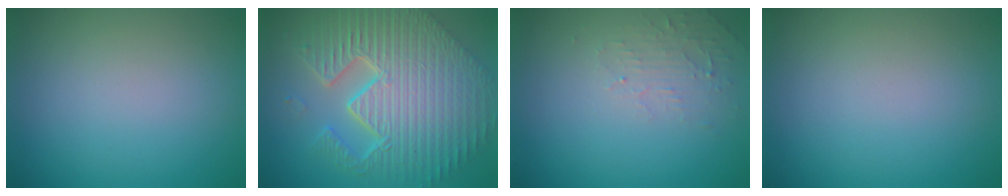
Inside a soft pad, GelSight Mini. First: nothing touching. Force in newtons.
{"total": 11.5, "press": 7.5, "slide": 8.6}
{"total": 2.0, "press": 1.9, "slide": 0.4}
{"total": 0.0}